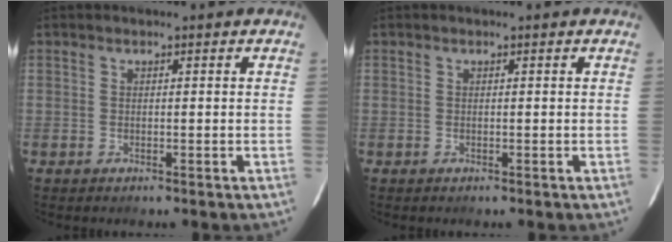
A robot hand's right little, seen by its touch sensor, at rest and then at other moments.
{"total": 0.0}